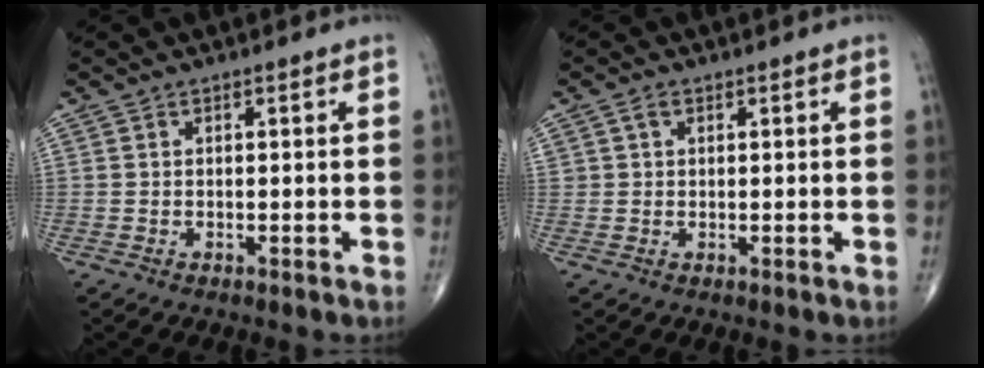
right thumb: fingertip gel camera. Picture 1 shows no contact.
{"total": 1.4, "force": [0.6, 1.0, 0.8], "torque": [-0.011, 0.003, 0.010]}